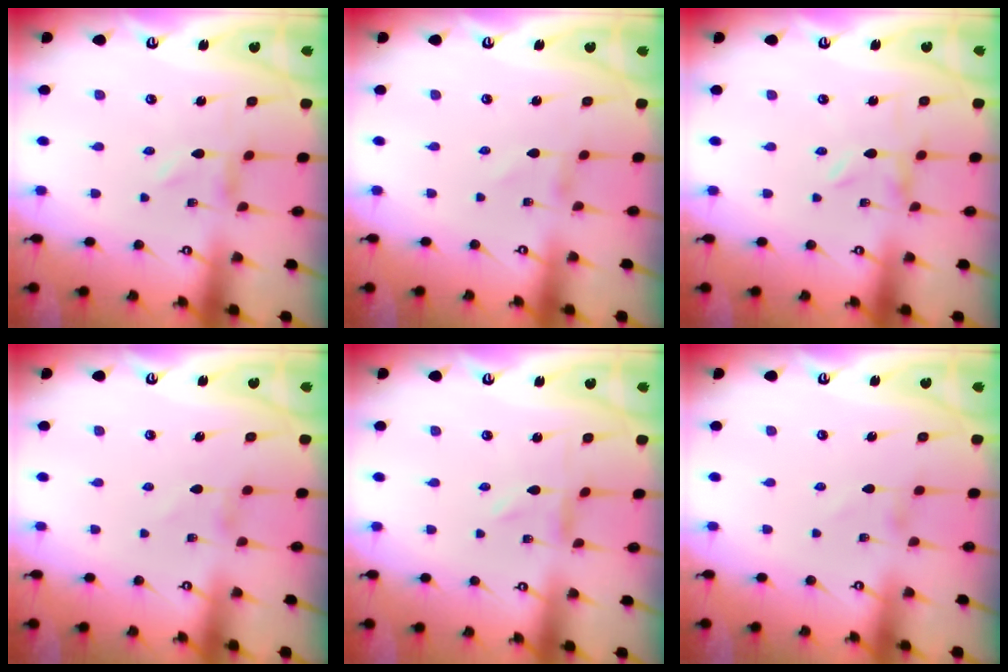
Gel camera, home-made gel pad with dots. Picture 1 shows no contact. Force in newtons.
{"total": 0.8, "press": 0.8, "slide": 0.1}
{"total": 0.0}
{"total": 0.0}
{"total": 0.0}
{"total": 0.0}